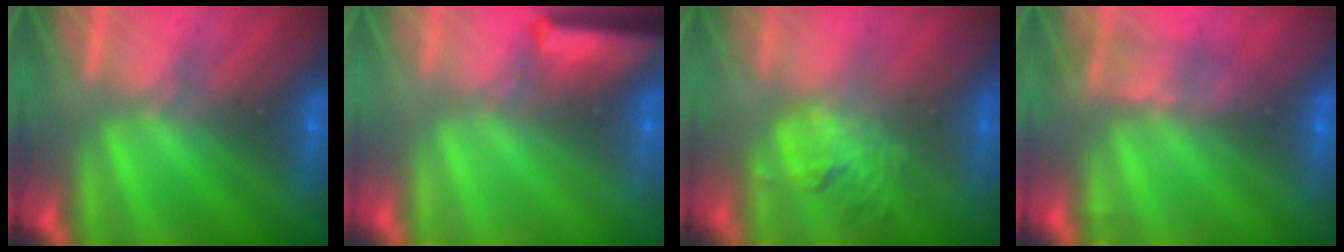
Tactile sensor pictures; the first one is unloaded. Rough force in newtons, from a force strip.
{"total": 7.7}
{"total": 1.4}
{"total": 2.3}